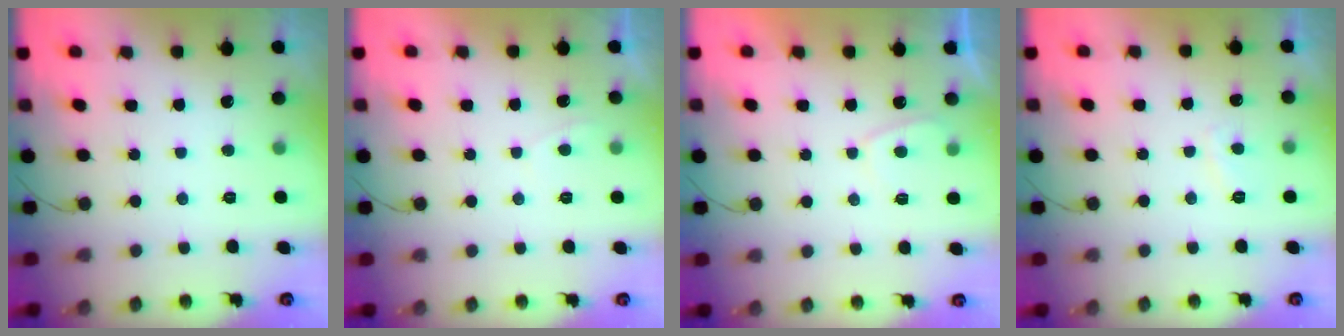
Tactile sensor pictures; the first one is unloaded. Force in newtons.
{"total": 0.0}
{"total": 2.4, "press": 2.3, "slide": 0.7}
{"total": 3.1, "press": 2.9, "slide": 0.9}